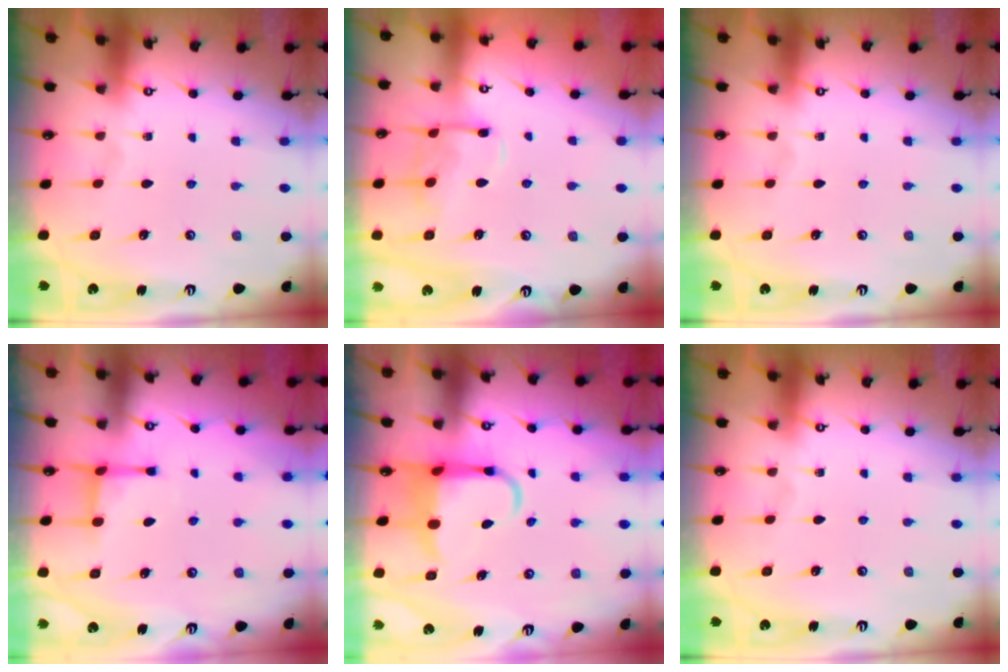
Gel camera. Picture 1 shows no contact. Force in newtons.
{"total": 8.9, "press": 8.9, "slide": 0.9}
{"total": 0.0}
{"total": 2.9, "press": 2.8, "slide": 0.7}
{"total": 7.6, "press": 7.4, "slide": 1.5}
{"total": 0.0}